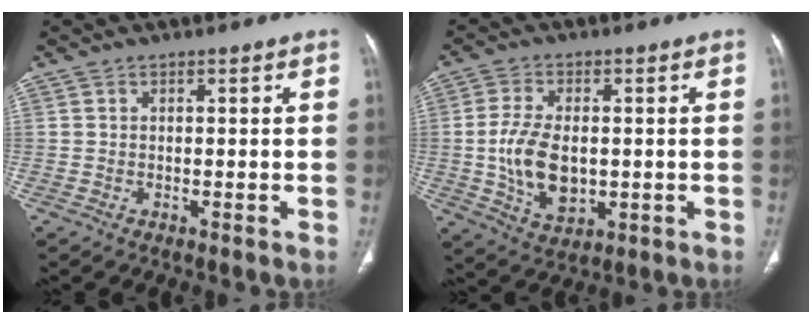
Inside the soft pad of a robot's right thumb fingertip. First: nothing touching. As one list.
[{"total": 10.7, "force": [-0.6, 6.5, 8.5], "torque": [-0.151, -0.007, -0.002]}]